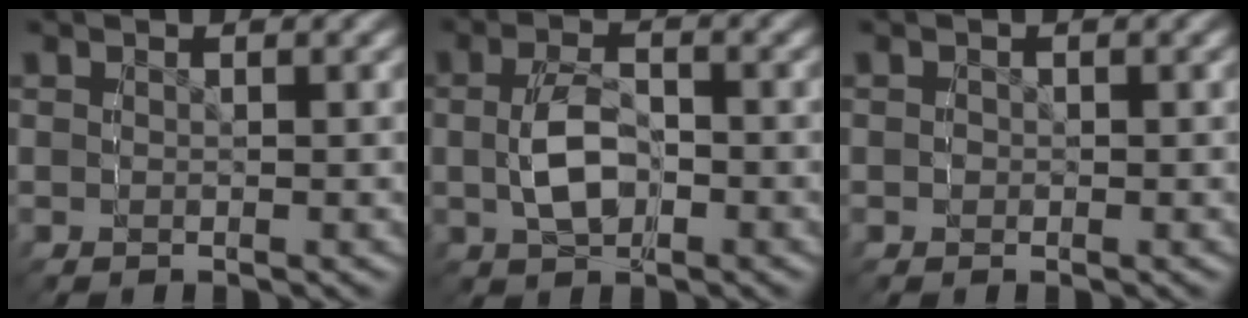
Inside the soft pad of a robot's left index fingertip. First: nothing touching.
{"total": 1.5, "force": [-0.7, 1.2, 0.4], "torque": [-0.028, 0.000, -0.013]}
{"total": 0.8, "force": [-0.2, 0.7, -0.3], "torque": [-0.001, -0.010, 0.002]}